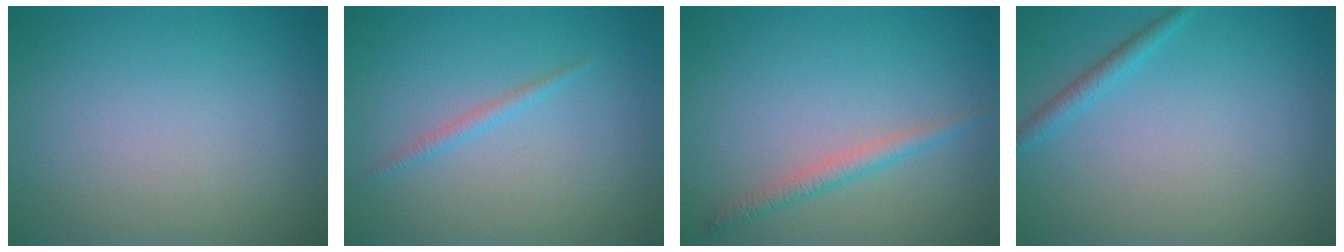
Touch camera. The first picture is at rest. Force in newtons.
{"total": 1.0, "press": 1.0, "slide": 0.1}
{"total": 1.8, "press": 1.8, "slide": 0.1}
{"total": 1.4, "press": 1.4, "slide": 0.1}